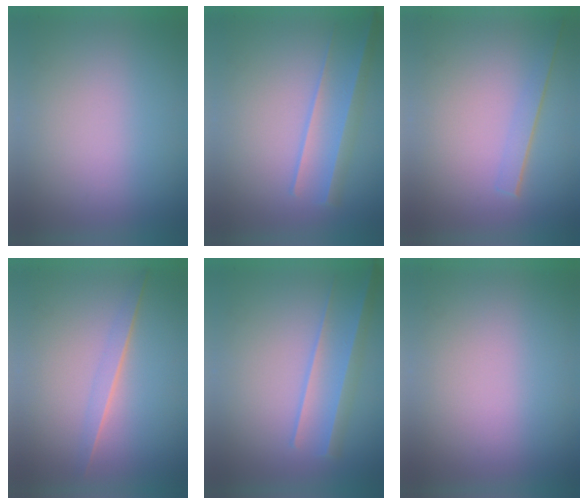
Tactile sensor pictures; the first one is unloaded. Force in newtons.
{"total": 2.2}
{"total": 1.5}
{"total": 1.3}
{"total": 2.2}
{"total": 0.0}